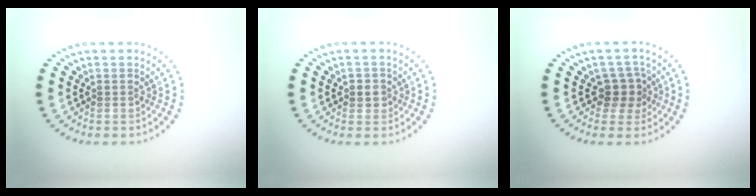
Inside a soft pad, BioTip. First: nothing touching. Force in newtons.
{"total": 1.2, "press": 1.1, "slide": 0.4}
{"total": 2.4, "press": 2.0, "slide": 1.4}